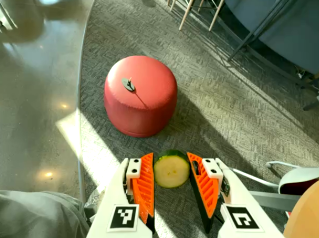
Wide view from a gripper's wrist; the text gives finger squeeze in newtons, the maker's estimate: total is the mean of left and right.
{"total": 10.1, "left": 10.3, "right": 10.0}